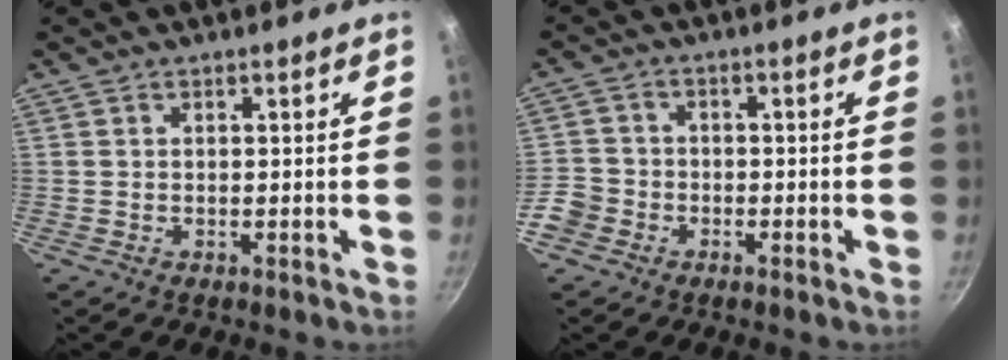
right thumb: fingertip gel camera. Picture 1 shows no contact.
{"total": 5.7, "force": [-3.0, 4.5, 1.7], "torque": [-0.026, 0.034, -0.061]}